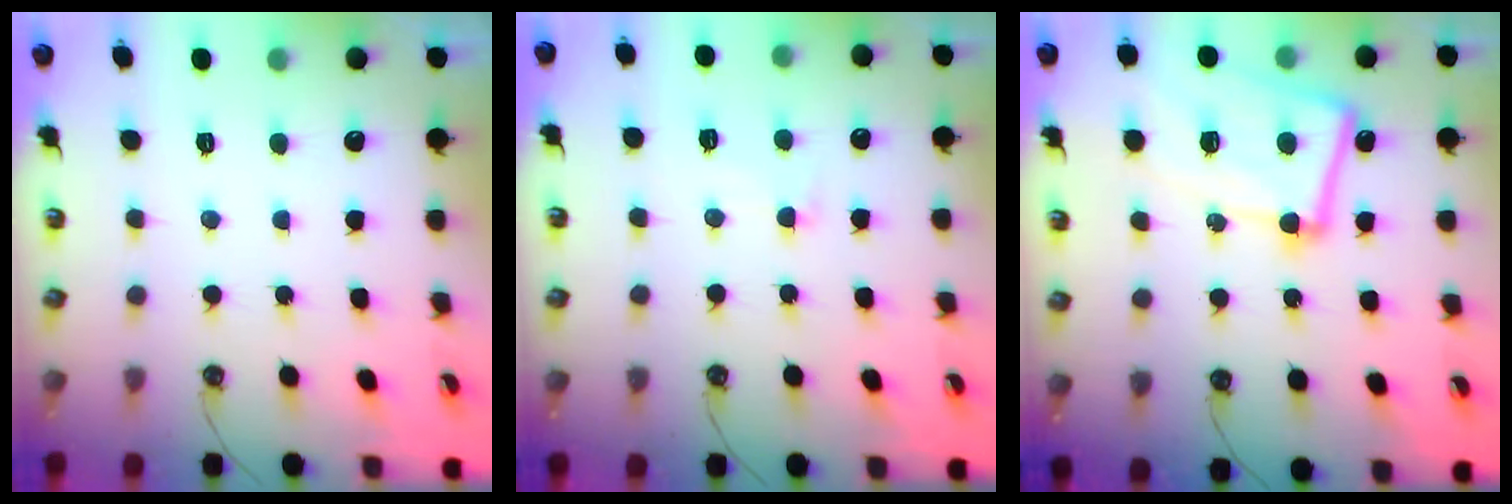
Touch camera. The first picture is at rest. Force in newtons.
{"total": 1.1, "press": 0.8, "slide": 0.8}
{"total": 13.2, "press": 13.1, "slide": 1.8}